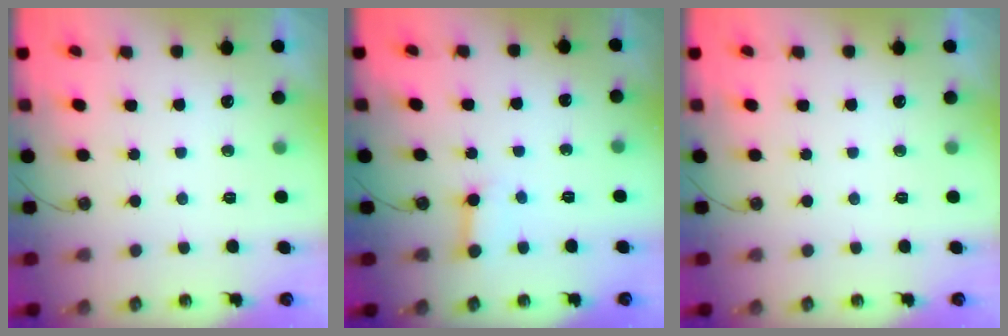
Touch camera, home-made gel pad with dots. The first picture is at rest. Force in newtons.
{"total": 3.9, "press": 3.9, "slide": 0.5}
{"total": 0.0}